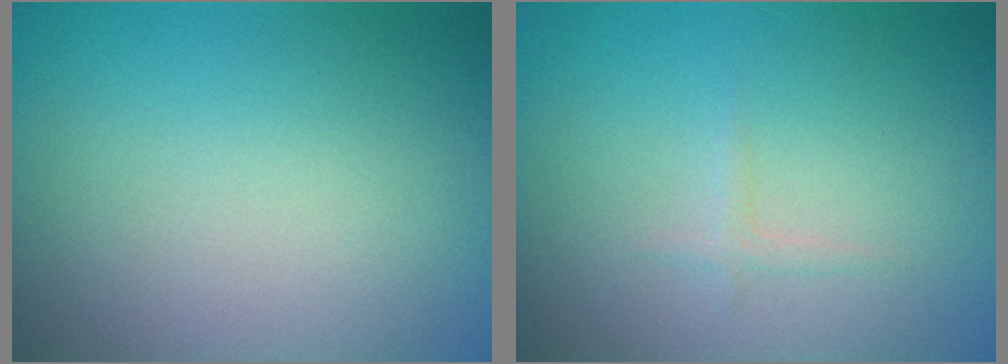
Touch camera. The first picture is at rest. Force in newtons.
{"total": 0.7, "press": 0.7, "slide": 0.0}